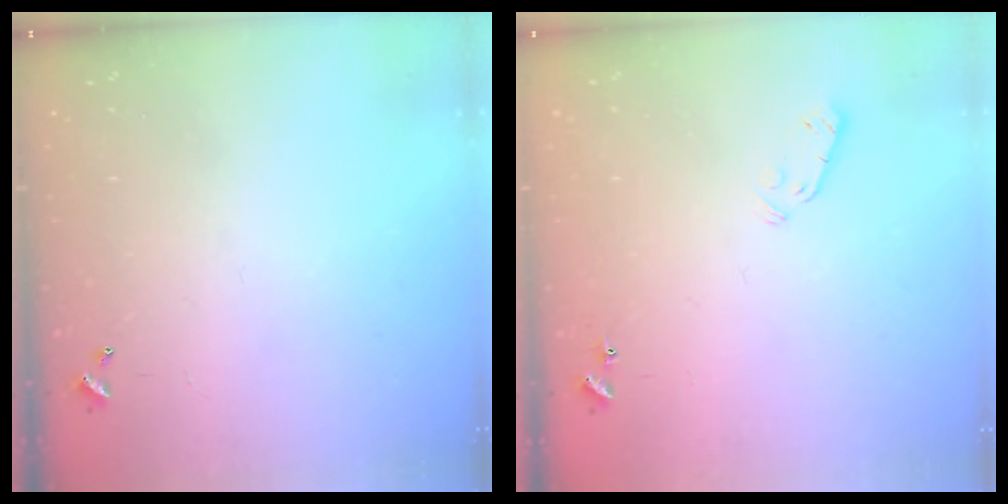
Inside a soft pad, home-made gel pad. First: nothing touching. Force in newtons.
{"total": 4.1, "press": 4.1, "slide": 0.6}